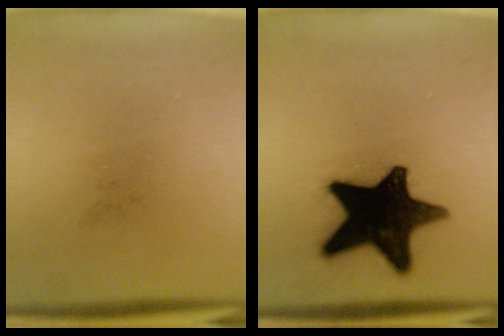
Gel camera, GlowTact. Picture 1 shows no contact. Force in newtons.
{"total": 19.6}